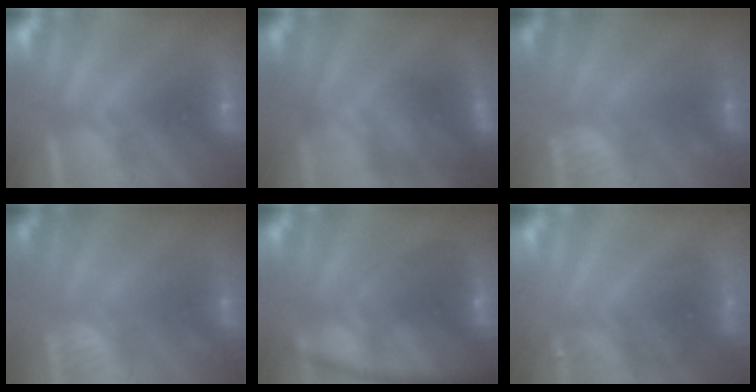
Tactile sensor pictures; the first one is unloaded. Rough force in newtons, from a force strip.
{"total": 4.4}
{"total": 2.5}
{"total": 2.5}
{"total": 5.7}
{"total": 3.4}